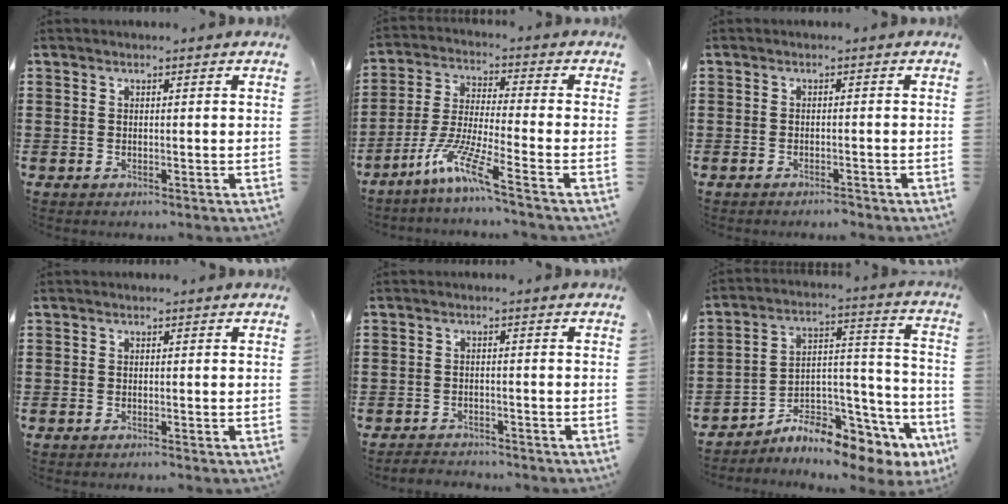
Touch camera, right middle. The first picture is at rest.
{"total": 8.3, "force": [-5.9, 0.1, 5.9], "torque": [-0.130, -0.016, -0.117]}
{"total": 1.1, "force": [-1.0, 0.1, 0.3], "torque": [-0.010, -0.001, -0.020]}
{"total": 0.5, "force": [-0.4, 0.0, 0.2], "torque": [-0.005, -0.002, -0.009]}
{"total": 2.3, "force": [-2.3, 0.3, -0.2], "torque": [-0.004, -0.002, -0.052]}
{"total": 8.1, "force": [-7.2, 2.4, 2.8], "torque": [-0.039, 0.009, -0.132]}